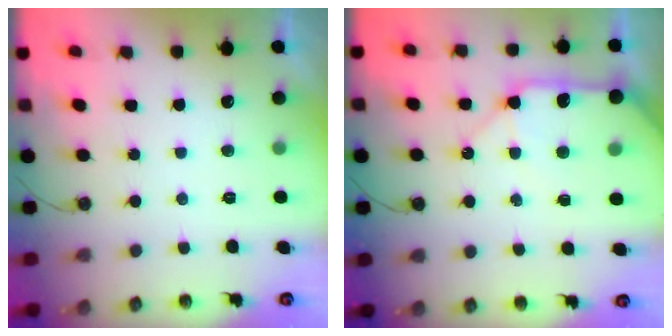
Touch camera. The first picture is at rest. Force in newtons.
{"total": 13.2, "press": 13.0, "slide": 1.9}